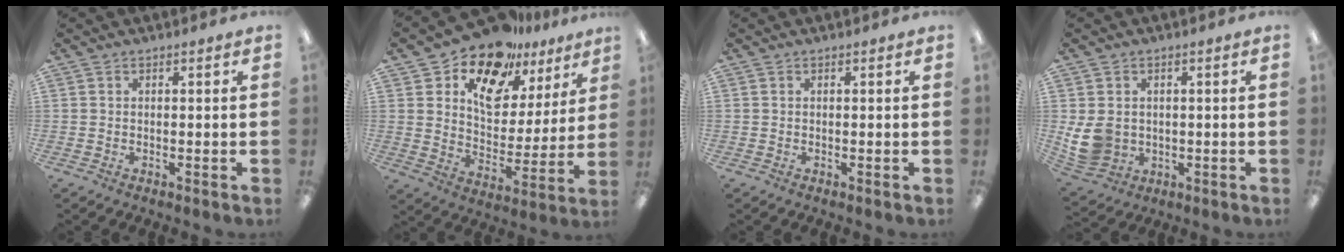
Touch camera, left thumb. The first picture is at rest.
{"total": 16.1, "force": [12.4, 8.0, 6.3], "torque": [-0.116, -0.086, 0.221]}
{"total": 0.0}
{"total": 8.2, "force": [0.0, 7.2, 4.0], "torque": [-0.086, 0.010, 0.006]}